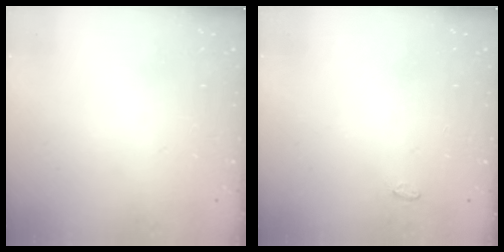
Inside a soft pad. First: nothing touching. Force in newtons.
{"total": 2.8, "press": 2.8, "slide": 0.4}